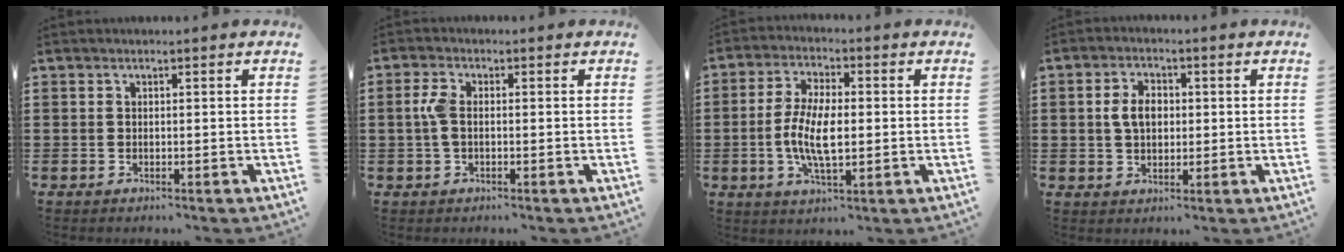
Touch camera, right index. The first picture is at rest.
{"total": 3.4, "force": [-0.1, 1.7, 3.0], "torque": [-0.082, -0.003, -0.010]}
{"total": 7.9, "force": [-0.9, 3.2, 7.2], "torque": [-0.161, -0.004, -0.025]}
{"total": 4.4, "force": [0.3, 2.8, 3.3], "torque": [-0.078, 0.010, 0.001]}